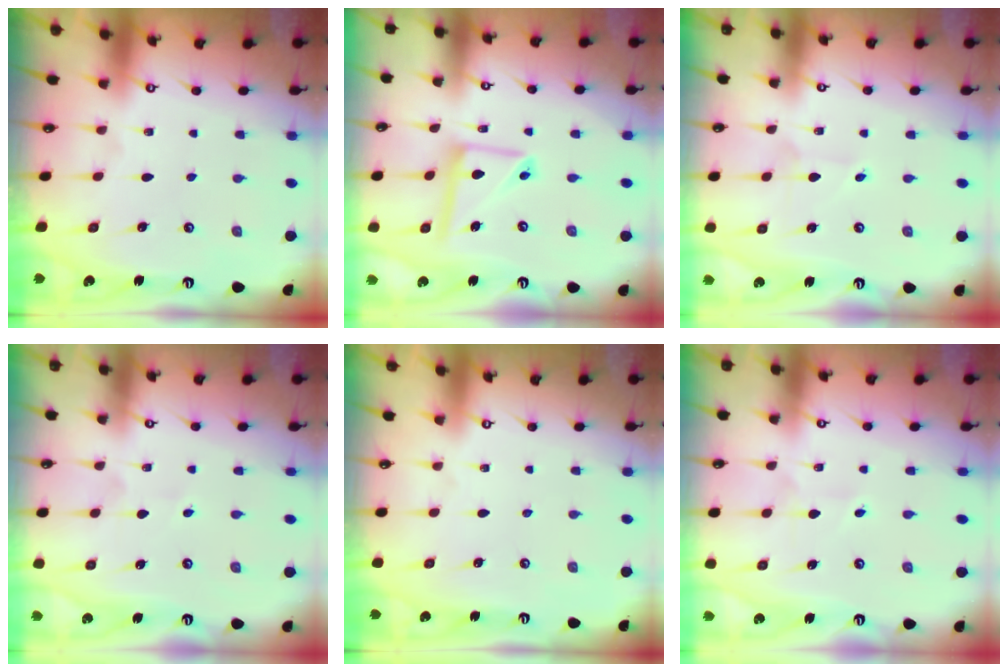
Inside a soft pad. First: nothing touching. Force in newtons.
{"total": 11.6, "press": 11.6, "slide": 0.9}
{"total": 2.7, "press": 2.7, "slide": 0.2}
{"total": 2.2, "press": 2.0, "slide": 0.8}
{"total": 0.0}
{"total": 2.8, "press": 2.7, "slide": 0.4}